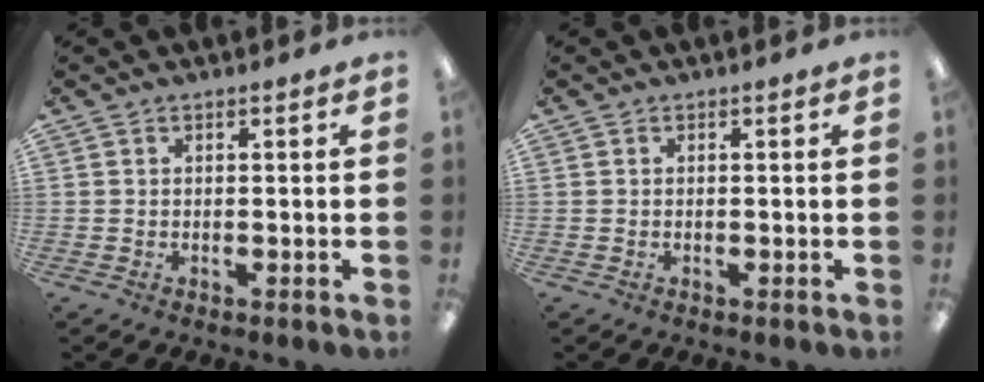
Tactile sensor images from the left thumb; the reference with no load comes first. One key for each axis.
{"total": 0.0}